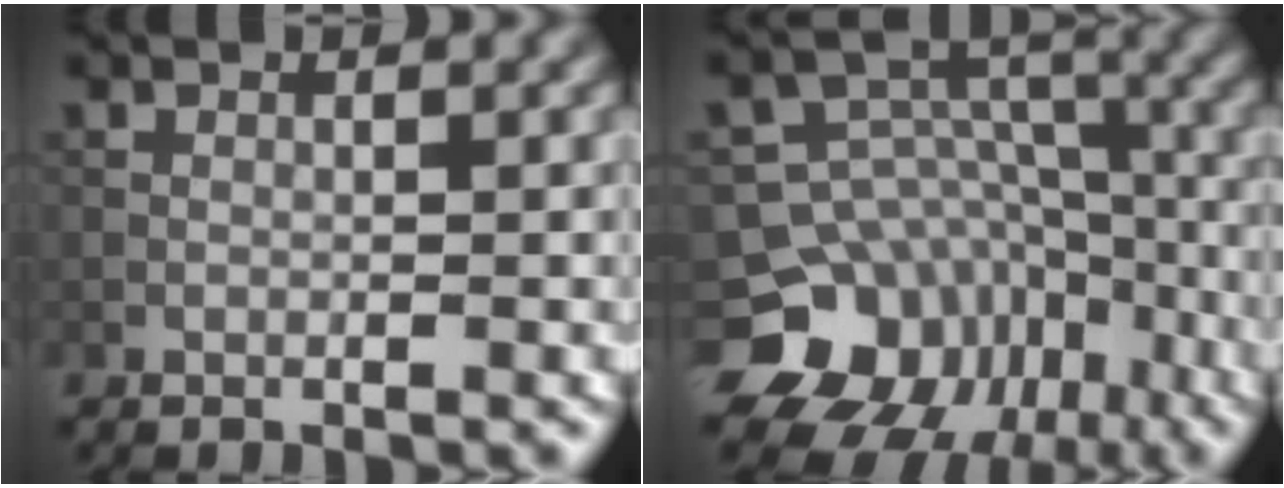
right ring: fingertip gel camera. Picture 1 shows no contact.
{"total": 12.0, "force": [-6.8, 9.3, 3.4], "torque": [-0.065, 0.017, -0.105]}